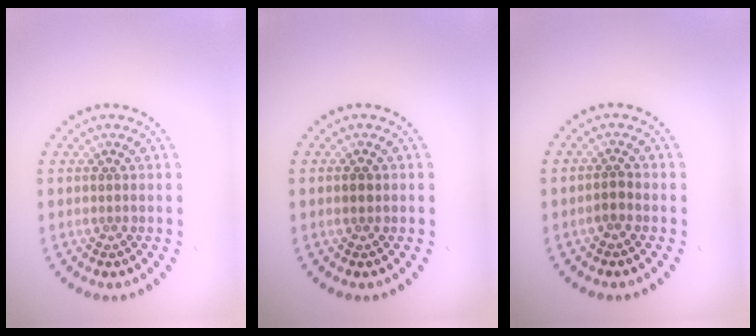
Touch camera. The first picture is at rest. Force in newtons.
{"total": 0.8, "press": 0.8, "slide": 0.1}
{"total": 1.2, "press": 0.9, "slide": 0.7}